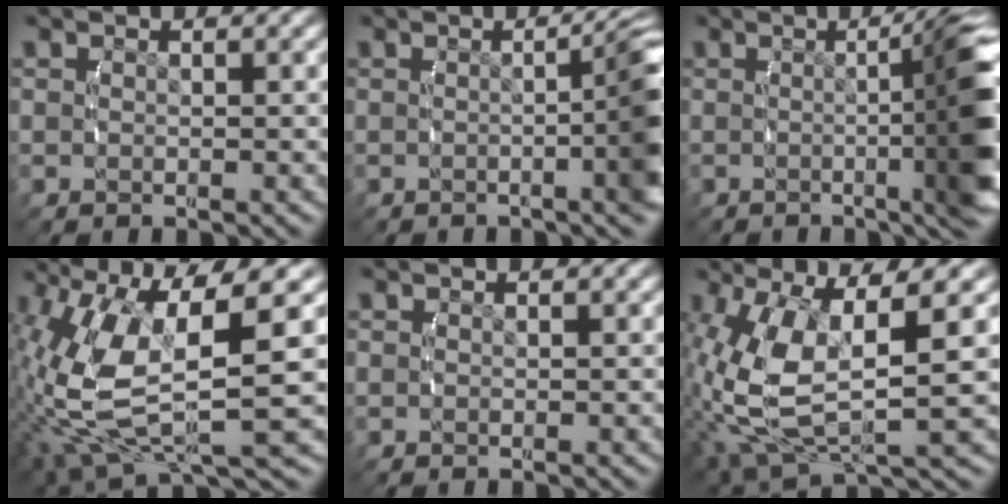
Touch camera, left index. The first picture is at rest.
{"total": 7.6, "force": [0.7, 3.0, 7.0], "torque": [-0.057, 0.023, -0.010]}
{"total": 11.2, "force": [0.7, 3.5, 10.7], "torque": [-0.111, 0.020, -0.007]}
{"total": 12.4, "force": [-0.4, 6.9, 10.3], "torque": [-0.209, -0.030, 0.007]}
{"total": 0.0}
{"total": 11.4, "force": [-0.4, 6.9, 9.0], "torque": [-0.199, -0.028, 0.009]}